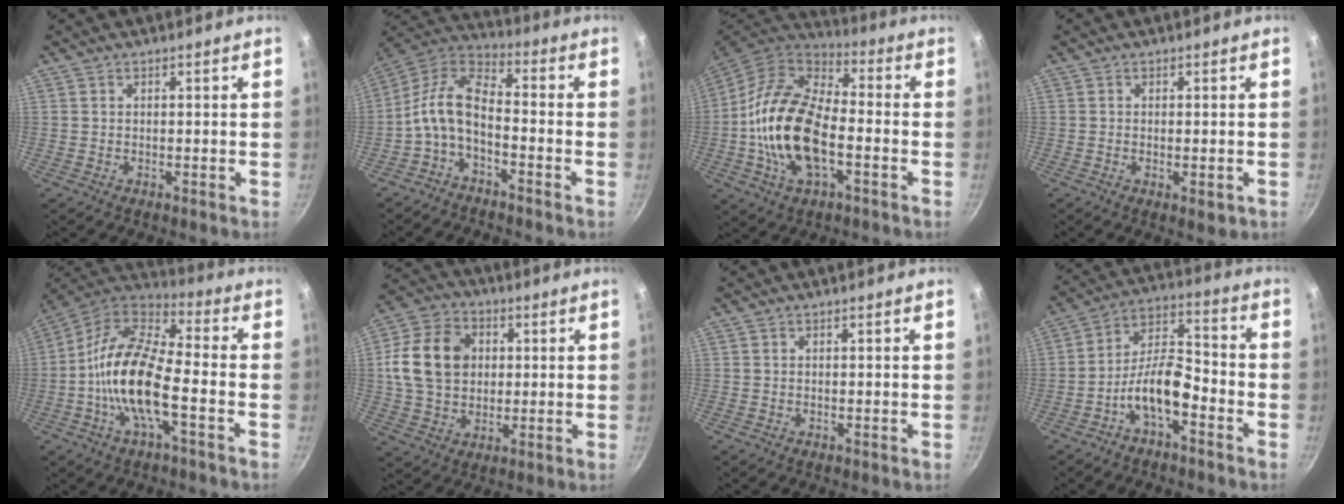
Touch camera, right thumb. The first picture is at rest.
{"total": 10.6, "force": [-3.7, 5.3, 8.4], "torque": [-0.176, 0.055, -0.083]}
{"total": 19.5, "force": [-3.6, 10.5, 16.0], "torque": [-0.293, 0.028, -0.079]}
{"total": 2.5, "force": [-0.8, 0.9, 2.2], "torque": [-0.038, -0.007, -0.011]}
{"total": 16.5, "force": [-4.1, 6.2, 14.7], "torque": [-0.278, 0.042, -0.099]}
{"total": 15.3, "force": [2.3, 11.9, 9.3], "torque": [-0.143, 0.014, 0.035]}
{"total": 0.0}
{"total": 10.0, "force": [-4.9, 4.2, 7.6], "torque": [-0.126, 0.055, -0.095]}